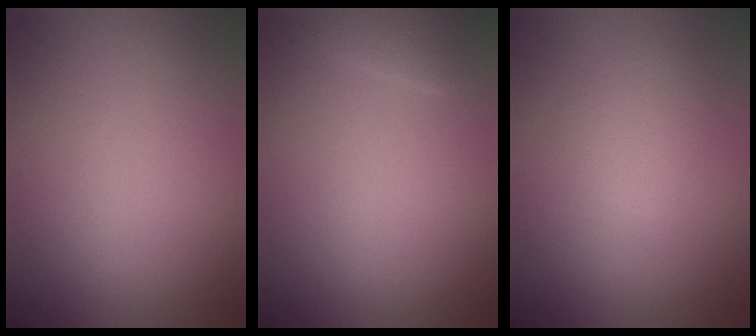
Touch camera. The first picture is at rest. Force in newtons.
{"total": 1.1, "press": 1.1, "slide": 0.1}
{"total": 1.8, "press": 1.8, "slide": 0.1}